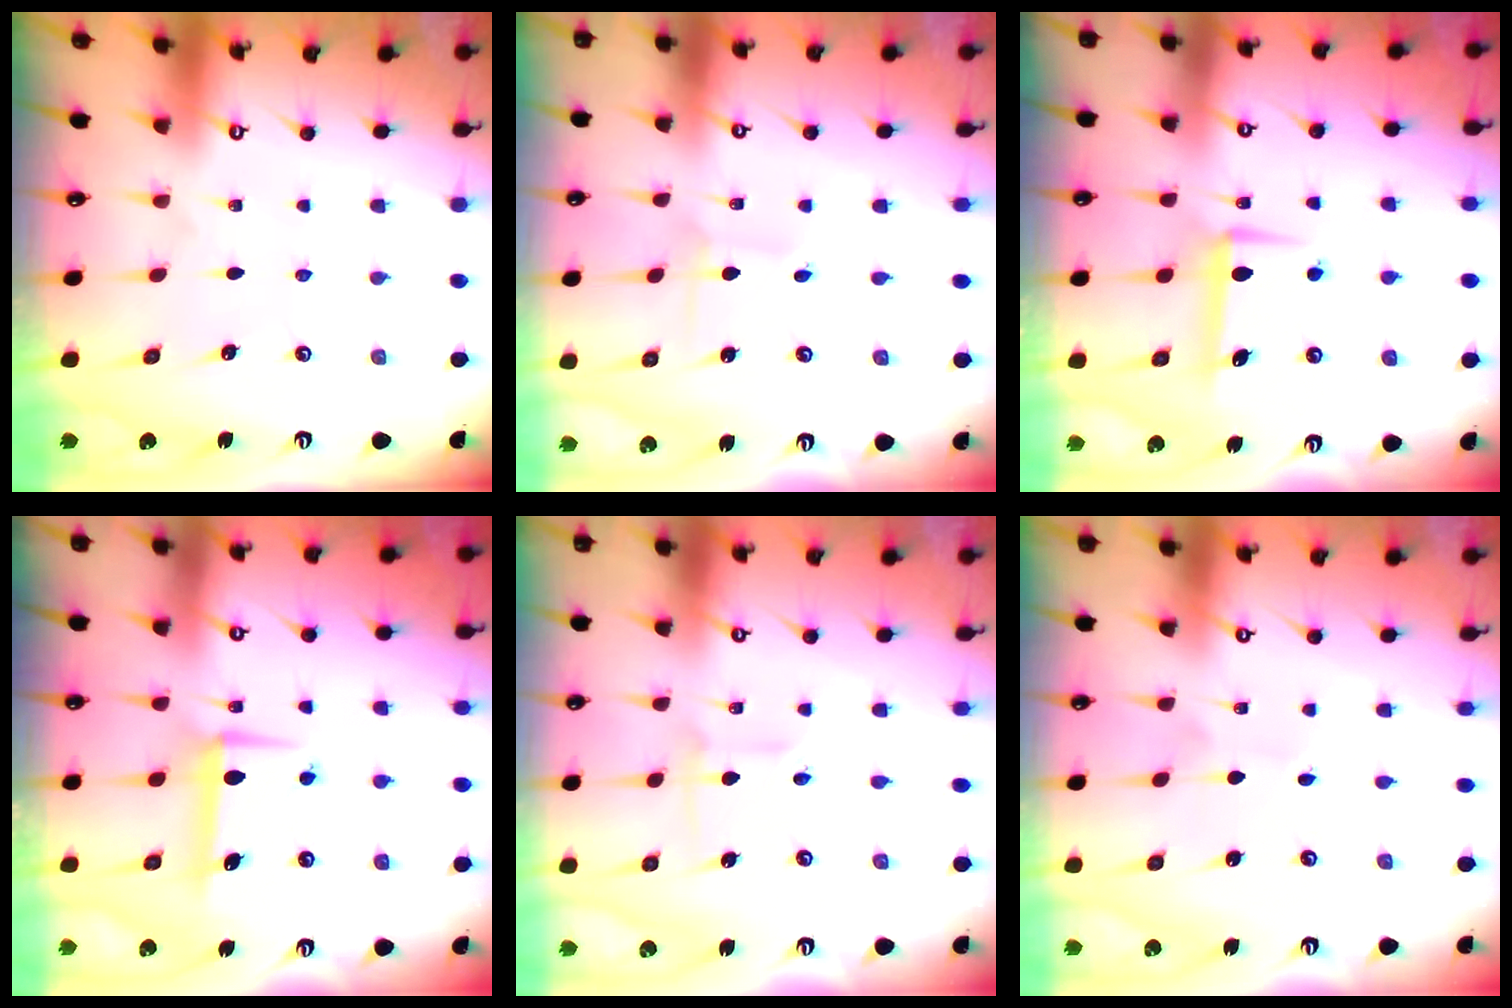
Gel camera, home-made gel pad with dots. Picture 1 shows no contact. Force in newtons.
{"total": 2.0, "press": 2.0, "slide": 0.2}
{"total": 7.9, "press": 7.7, "slide": 1.7}
{"total": 7.8, "press": 7.7, "slide": 1.2}
{"total": 2.7, "press": 2.5, "slide": 1.0}
{"total": 2.0, "press": 2.0, "slide": 0.1}